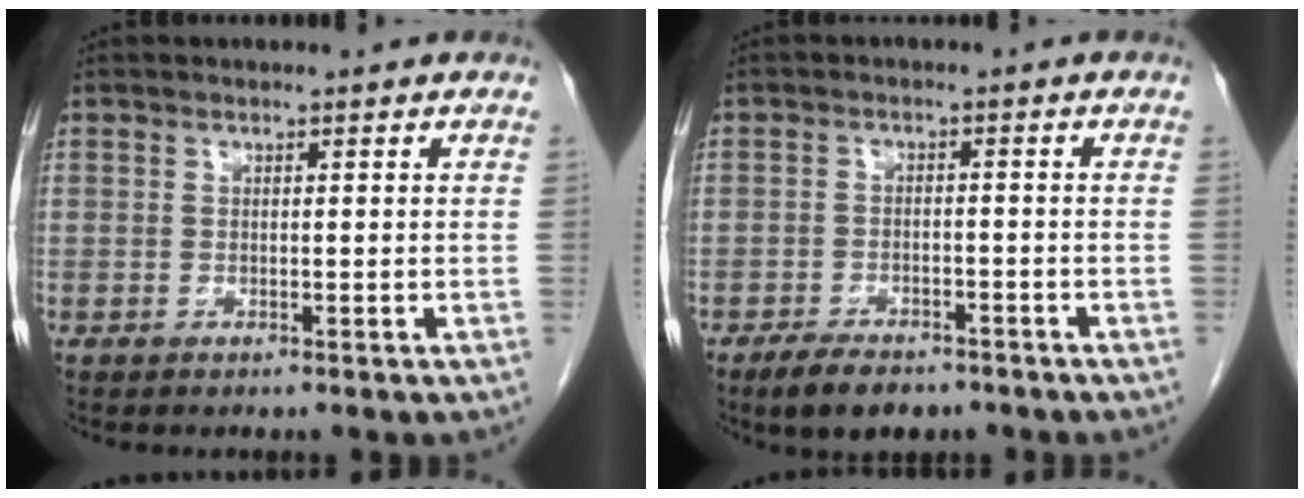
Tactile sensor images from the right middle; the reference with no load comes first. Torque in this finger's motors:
{"motor_torque": [0.07, -0.04, 0.05, 0.03]}